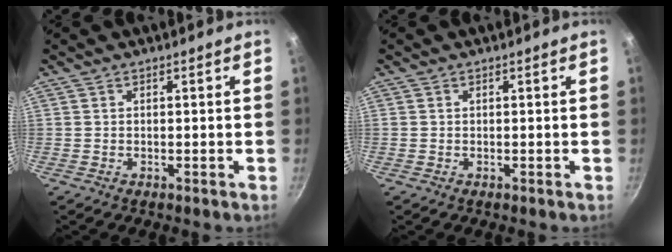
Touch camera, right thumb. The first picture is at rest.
{"total": 0.0}